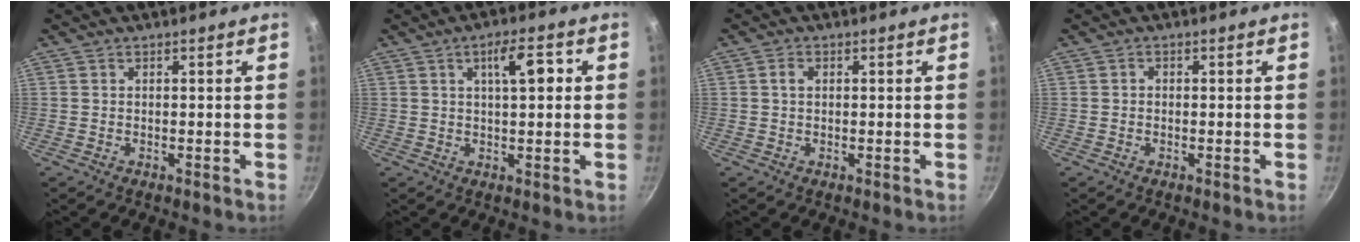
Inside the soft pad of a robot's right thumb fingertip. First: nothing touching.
{"total": 6.7, "force": [1.6, 2.3, 6.1], "torque": [-0.082, 0.005, 0.023]}
{"total": 1.5, "force": [0.2, 1.1, 1.0], "torque": [-0.016, 0.004, 0.003]}
{"total": 0.7, "force": [-0.2, 0.6, 0.2], "torque": [-0.004, 0.004, -0.004]}